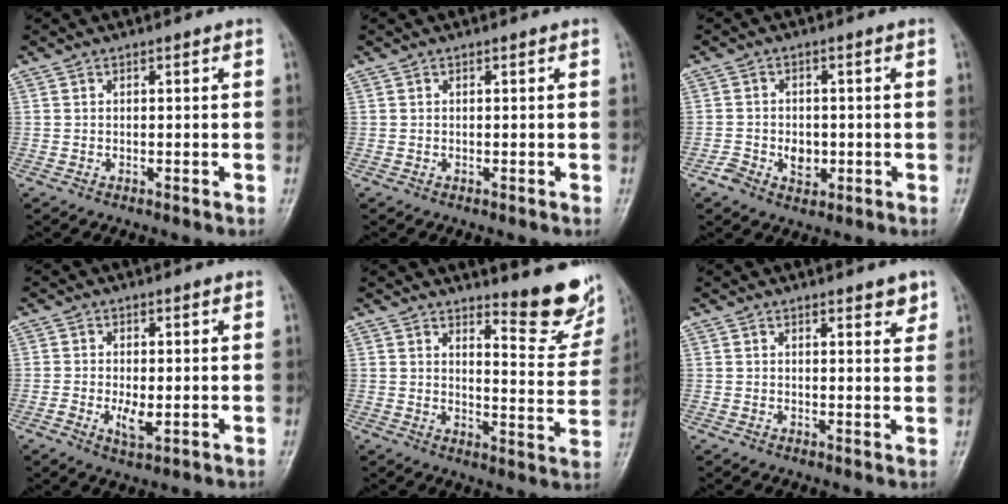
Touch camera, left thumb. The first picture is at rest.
{"total": 0.0}
{"total": 4.7, "force": [-1.4, 3.6, 2.7], "torque": [-0.031, 0.007, -0.020]}
{"total": 3.6, "force": [-0.6, 1.6, 3.1], "torque": [-0.055, -0.009, -0.010]}
{"total": 10.8, "force": [9.2, 2.3, 5.2], "torque": [-0.039, -0.093, 0.115]}
{"total": 3.1, "force": [2.2, 1.0, 2.0], "torque": [-0.013, -0.013, 0.026]}